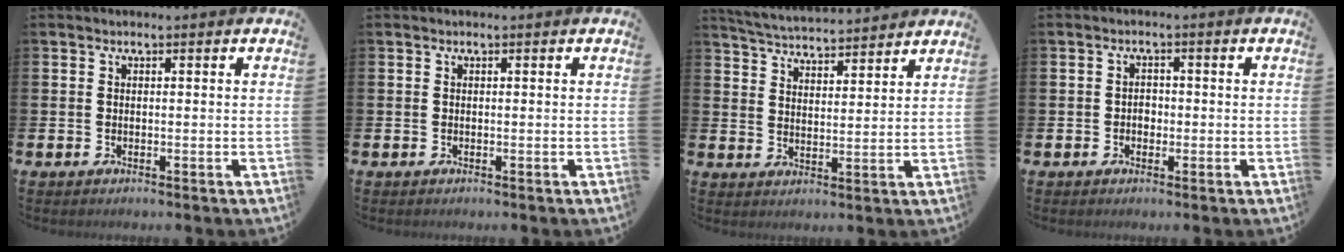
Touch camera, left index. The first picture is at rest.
{"total": 0.0}
{"total": 4.7, "force": [4.7, 0.2, 0.2], "torque": [-0.029, -0.031, 0.084]}
{"total": 1.6, "force": [-0.4, 1.3, 0.8], "torque": [-0.004, 0.000, -0.013]}